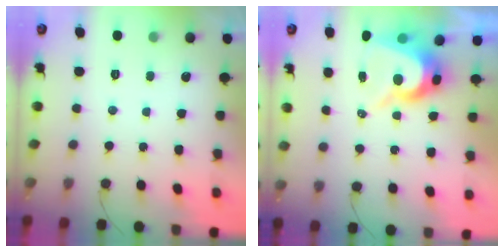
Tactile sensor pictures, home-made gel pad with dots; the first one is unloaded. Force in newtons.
{"total": 9.2, "press": 9.2, "slide": 0.9}